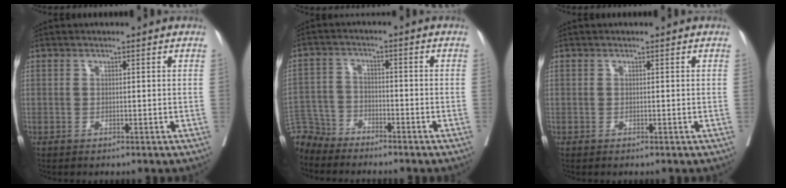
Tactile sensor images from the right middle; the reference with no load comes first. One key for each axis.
{"total": 5.8, "fx": -5.4, "fy": 1.8, "fz": -1.2, "tx": 0.026, "ty": 0.005, "tz": -0.109}
{"total": 0.0}